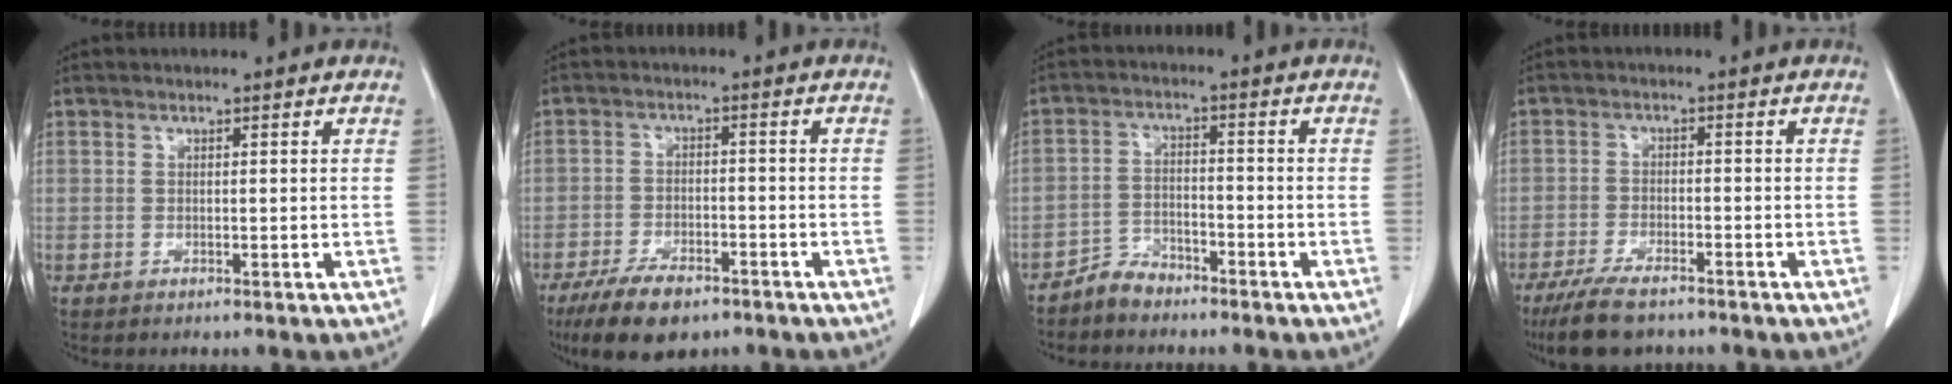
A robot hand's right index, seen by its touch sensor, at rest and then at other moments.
{"total": 8.6, "force": [-6.2, 3.3, 4.9], "torque": [-0.089, -0.010, -0.107]}
{"total": 4.1, "force": [-3.8, 1.5, 0.7], "torque": [-0.013, 0.000, -0.069]}
{"total": 8.1, "force": [-6.5, 2.1, 4.3], "torque": [-0.080, -0.018, -0.113]}